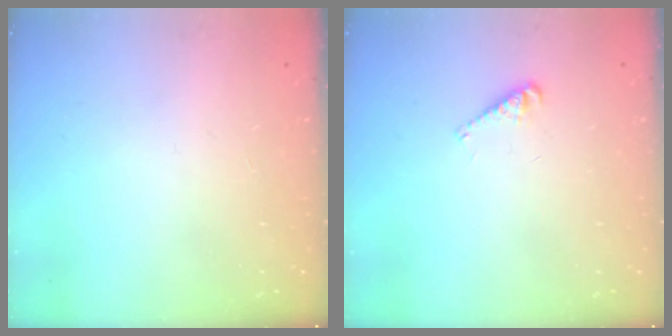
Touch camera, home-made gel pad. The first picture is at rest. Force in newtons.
{"total": 2.7, "press": 2.7, "slide": 0.4}